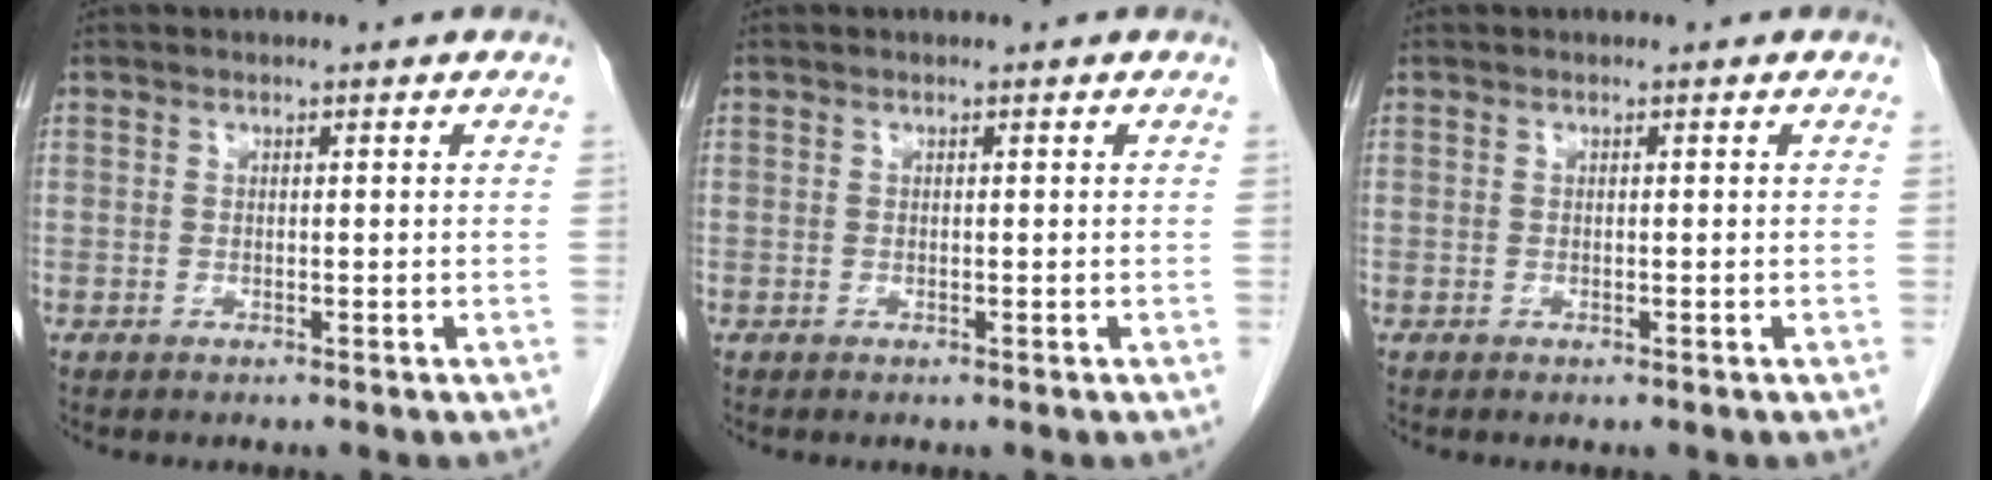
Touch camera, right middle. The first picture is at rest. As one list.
[{"total": 0.0}, {"total": 0.0}]